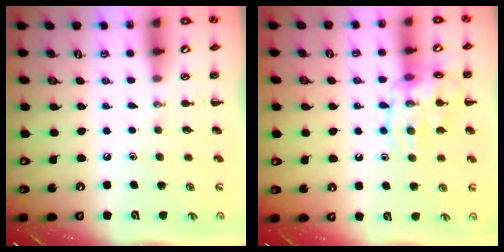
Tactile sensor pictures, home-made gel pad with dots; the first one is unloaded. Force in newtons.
{"total": 14.2, "press": 14.2, "slide": 1.2}